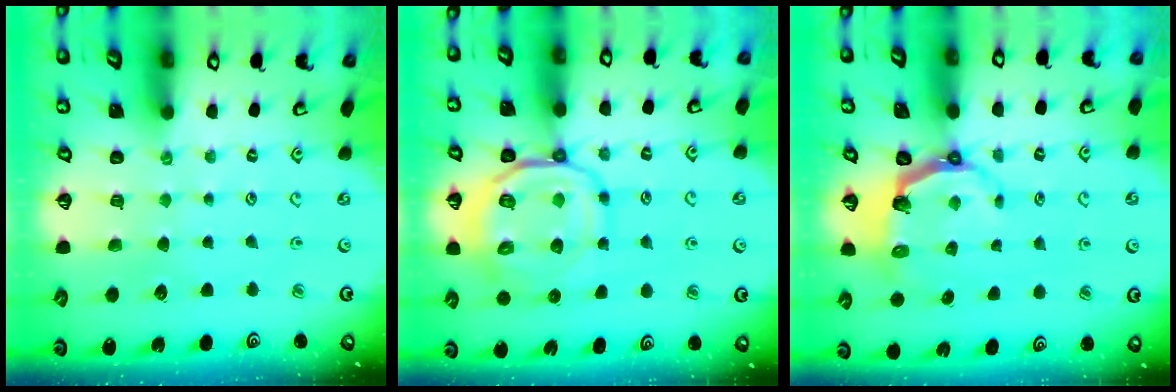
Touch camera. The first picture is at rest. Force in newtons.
{"total": 13.9, "press": 13.8, "slide": 1.8}
{"total": 5.6, "press": 4.0, "slide": 4.0}